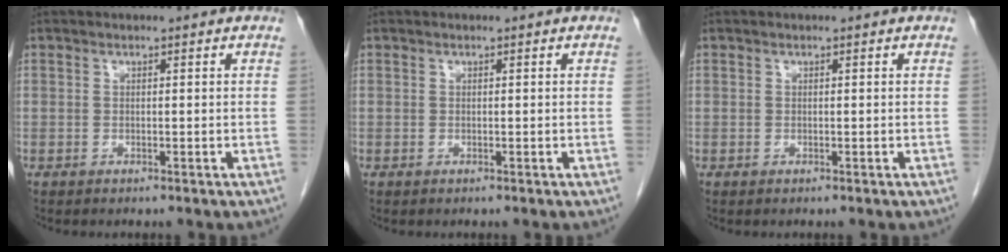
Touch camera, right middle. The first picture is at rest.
{"total": 0.0}
{"total": 0.0}